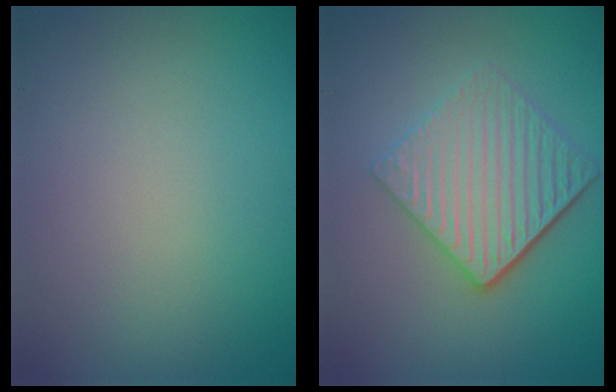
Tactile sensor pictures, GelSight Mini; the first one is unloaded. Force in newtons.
{"total": 5.6, "press": 3.9, "slide": 4.1}